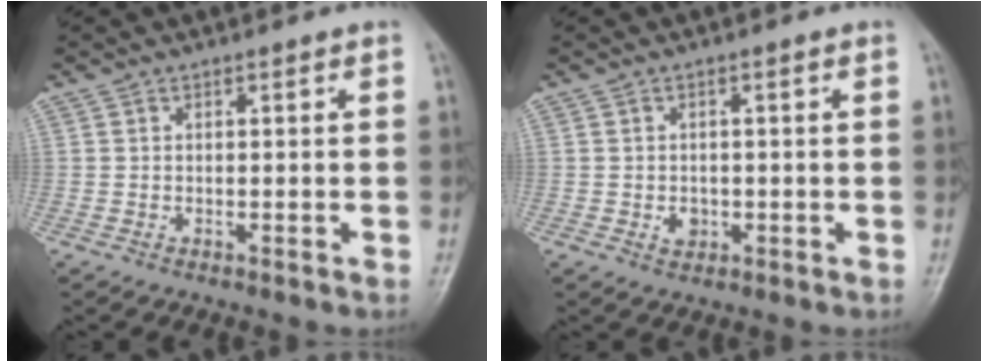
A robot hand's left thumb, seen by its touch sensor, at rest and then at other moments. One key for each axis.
{"total": 2.2, "fx": -0.5, "fy": 1.8, "fz": 1.2, "tx": -0.010, "ty": 0.002, "tz": -0.005}